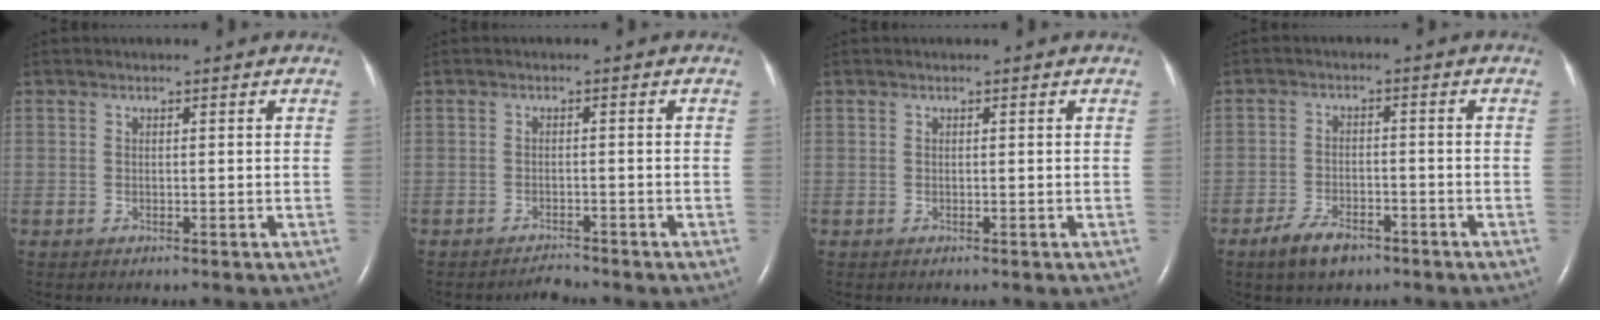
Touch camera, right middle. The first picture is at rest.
{"total": 1.5, "force": [-1.5, -0.1, -0.1], "torque": [0.000, -0.008, -0.022]}
{"total": 0.0}
{"total": 5.4, "force": [-3.7, 2.4, 3.1], "torque": [-0.067, -0.002, -0.060]}